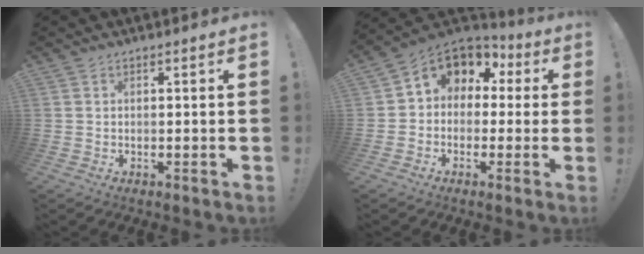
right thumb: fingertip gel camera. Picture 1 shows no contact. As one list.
[{"total": 7.7, "force": [2.1, 6.5, 3.5], "torque": [-0.061, -0.009, 0.046]}]